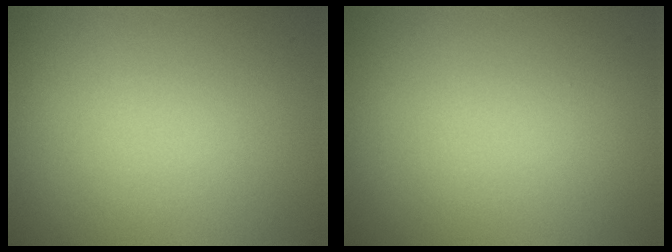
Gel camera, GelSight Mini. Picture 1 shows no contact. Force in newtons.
{"total": 0.0}